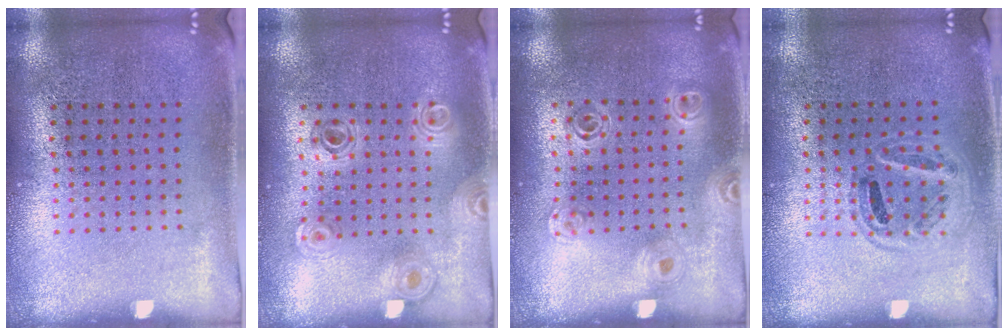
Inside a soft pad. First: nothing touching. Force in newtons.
{"total": 0.9, "press": 0.9, "slide": 0.1}
{"total": 1.2, "press": 1.2, "slide": 0.3}
{"total": 1.0, "press": 0.9, "slide": 0.4}